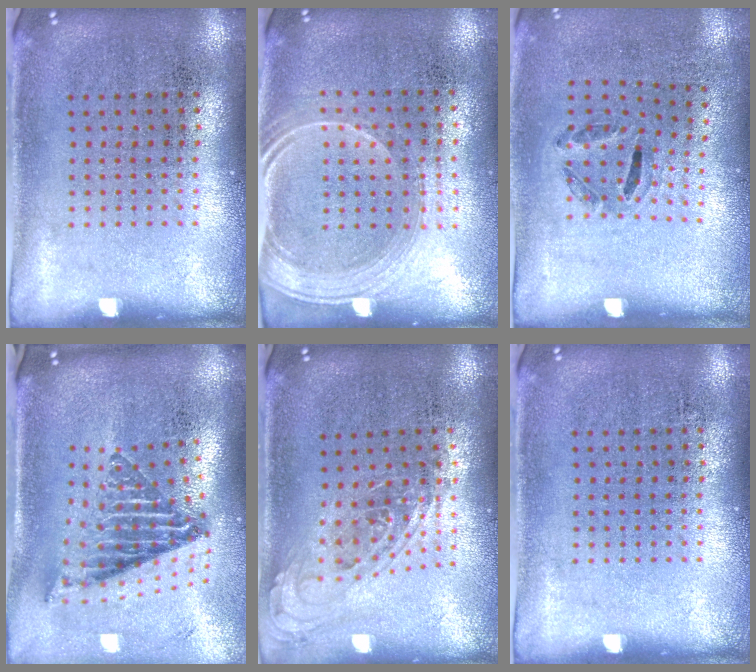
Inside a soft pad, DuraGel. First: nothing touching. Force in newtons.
{"total": 1.6, "press": 1.4, "slide": 0.8}
{"total": 1.2, "press": 0.6, "slide": 1.0}
{"total": 2.5, "press": 1.6, "slide": 1.9}
{"total": 0.9, "press": 0.9, "slide": 0.3}
{"total": 0.0}